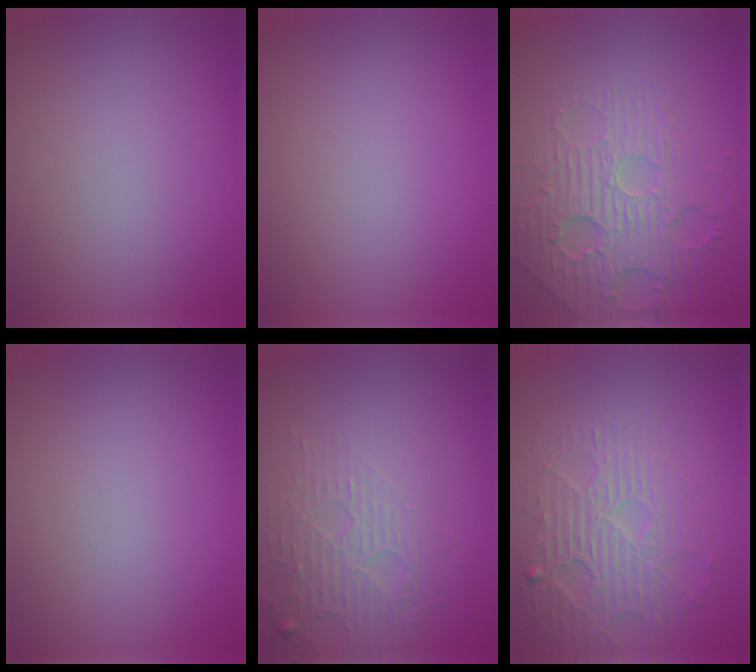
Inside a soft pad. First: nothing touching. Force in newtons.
{"total": 0.0}
{"total": 5.6, "press": 4.7, "slide": 3.0}
{"total": 0.0}
{"total": 3.8, "press": 2.9, "slide": 2.4}
{"total": 4.4, "press": 3.9, "slide": 2.0}